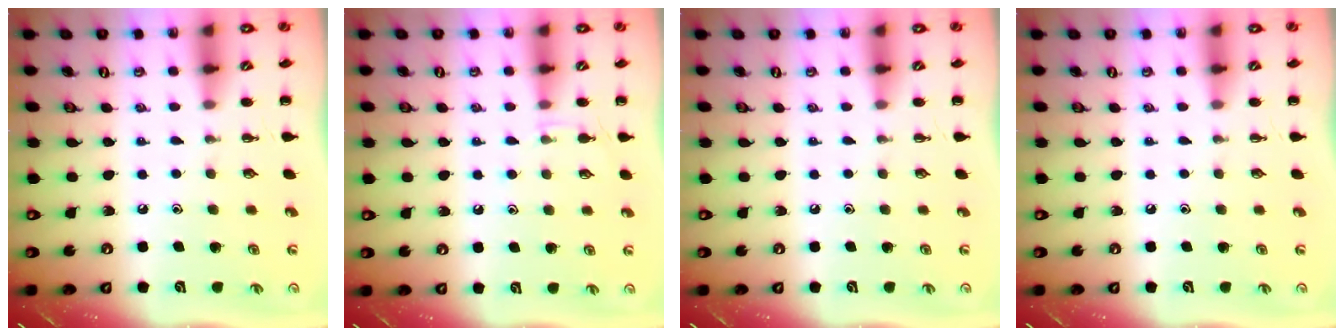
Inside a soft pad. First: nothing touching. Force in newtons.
{"total": 4.3, "press": 3.9, "slide": 1.7}
{"total": 0.0}
{"total": 0.0}